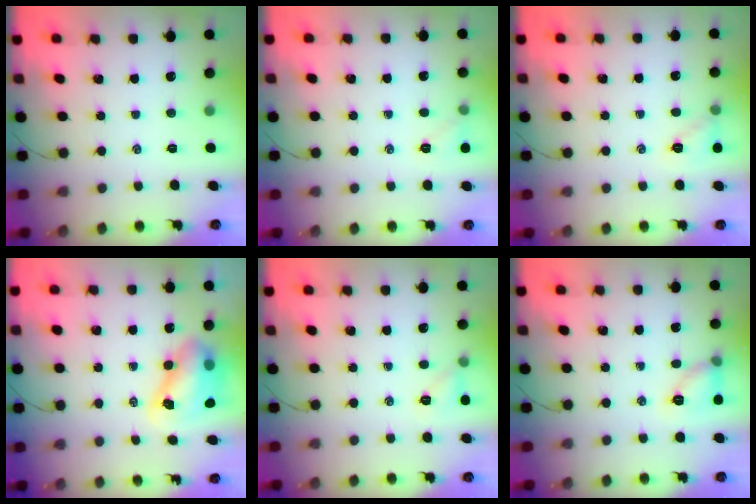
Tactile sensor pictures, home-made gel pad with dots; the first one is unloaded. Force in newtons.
{"total": 5.6, "press": 5.4, "slide": 1.4}
{"total": 7.2, "press": 7.0, "slide": 1.4}
{"total": 8.8, "press": 8.5, "slide": 2.2}
{"total": 6.6, "press": 6.4, "slide": 1.5}
{"total": 8.6, "press": 8.5, "slide": 0.2}